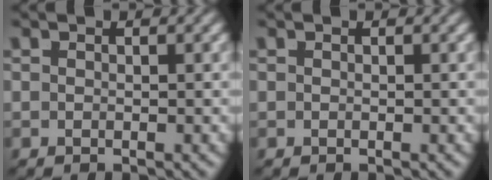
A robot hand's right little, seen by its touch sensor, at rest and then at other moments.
{"total": 0.0}